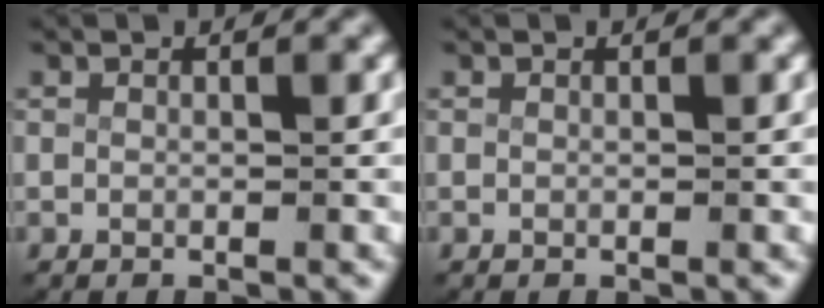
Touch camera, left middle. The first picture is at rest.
{"total": 0.0}